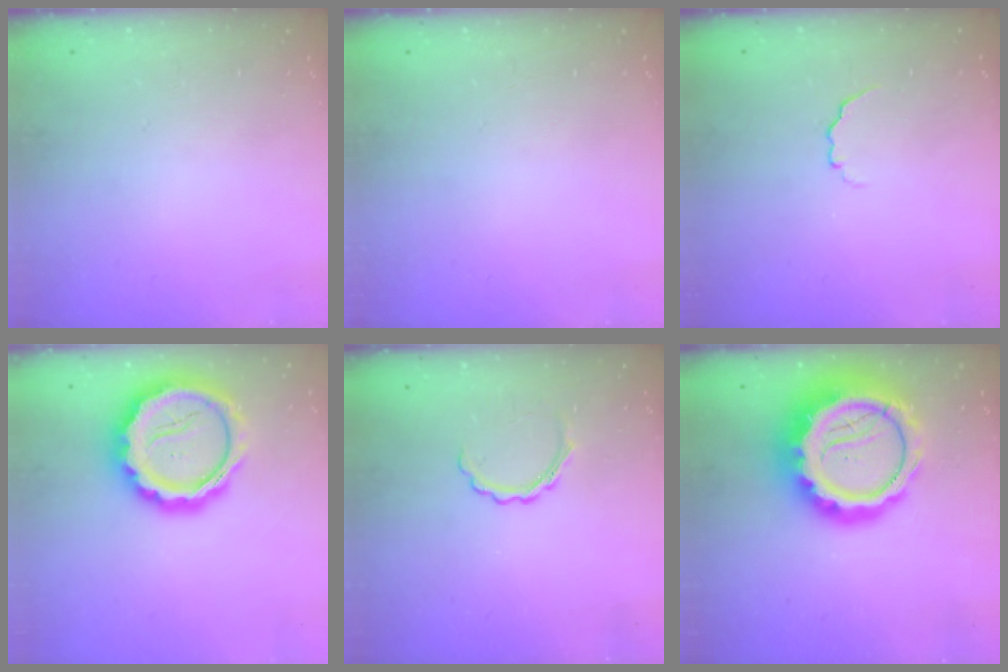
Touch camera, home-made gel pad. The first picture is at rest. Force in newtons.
{"total": 0.0}
{"total": 3.3, "press": 3.2, "slide": 0.8}
{"total": 19.7, "press": 19.4, "slide": 3.8}
{"total": 4.1, "press": 3.9, "slide": 1.2}
{"total": 19.4, "press": 18.9, "slide": 4.1}